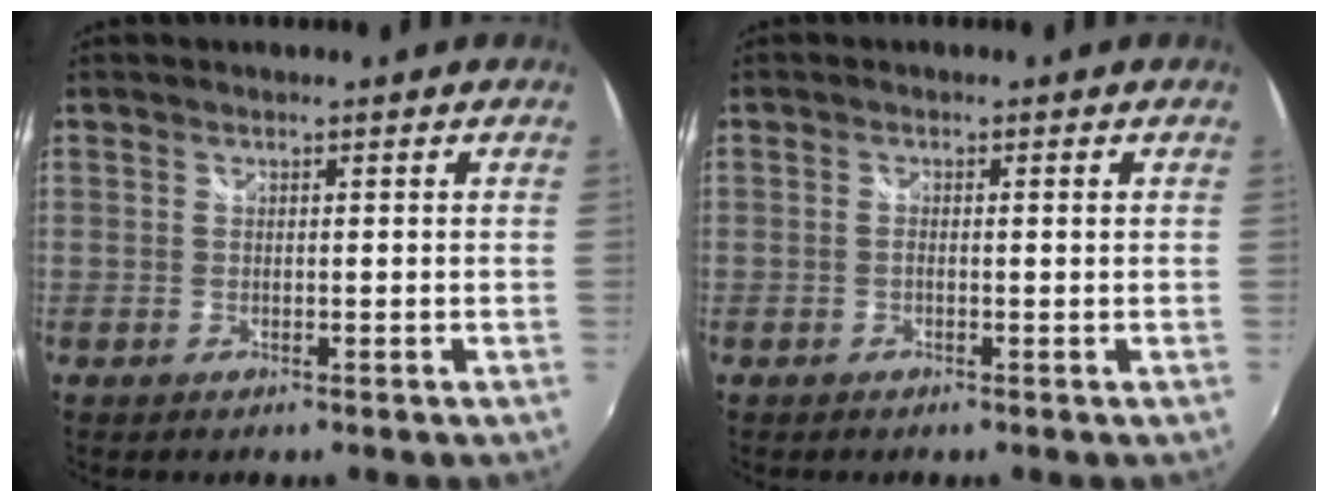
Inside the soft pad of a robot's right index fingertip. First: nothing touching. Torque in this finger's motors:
{"motor_torque": [-0.19, -0.04, -0.04, -0.01]}